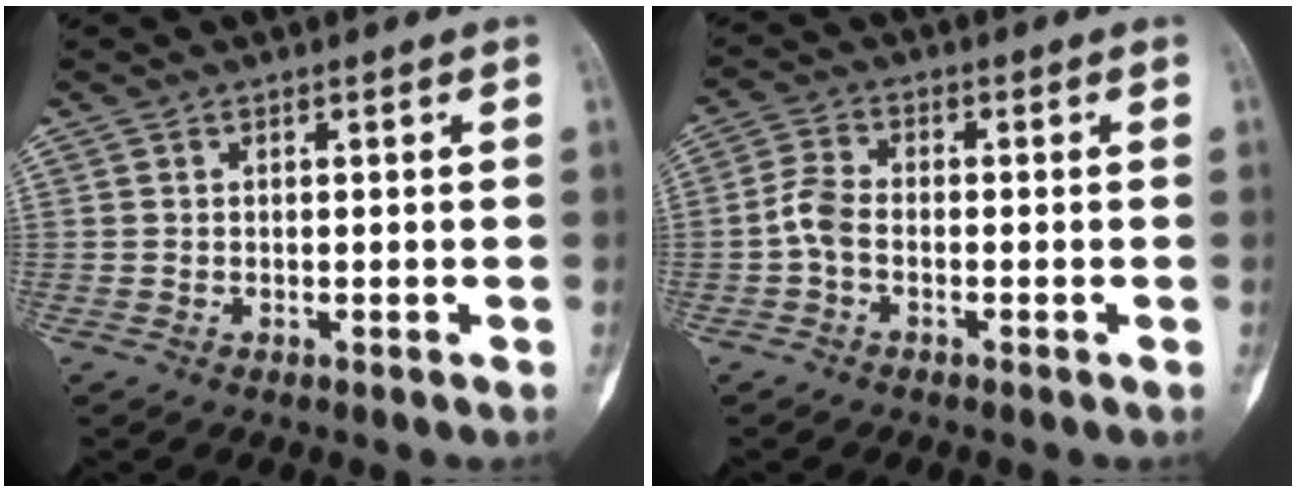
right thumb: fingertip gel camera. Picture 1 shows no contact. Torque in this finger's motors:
{"motor_torque": [0.21, -0.03, 0.24, -0.23, 0.09]}